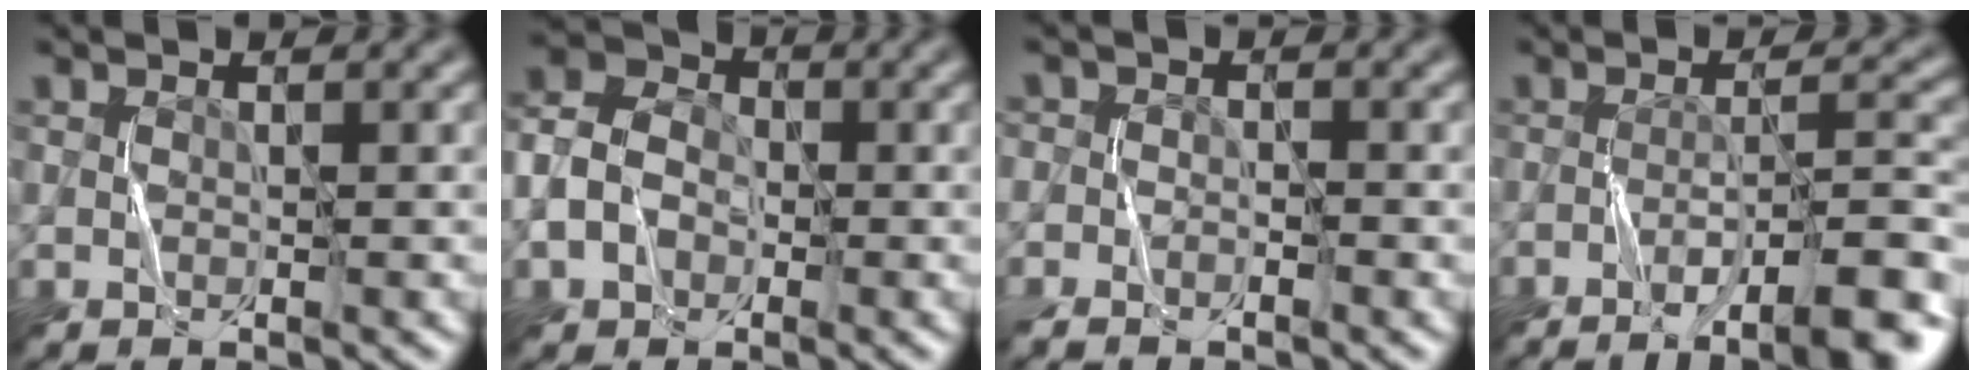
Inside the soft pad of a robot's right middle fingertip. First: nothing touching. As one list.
[{"total": 5.1, "force": [-1.3, 4.1, 2.6], "torque": [-0.054, 0.001, -0.032]}, {"total": 2.7, "force": [-1.2, 2.2, 1.0], "torque": [0.000, 0.014, -0.046]}, {"total": 7.6, "force": [-4.9, 1.1, 5.7], "torque": [-0.071, 0.008, -0.077]}]